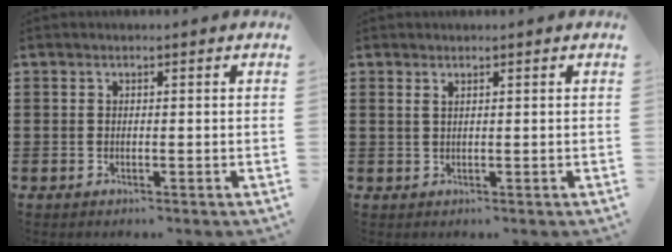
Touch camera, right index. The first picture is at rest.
{"total": 0.8, "force": [0.6, 0.2, 0.6], "torque": [-0.013, 0.002, 0.010]}